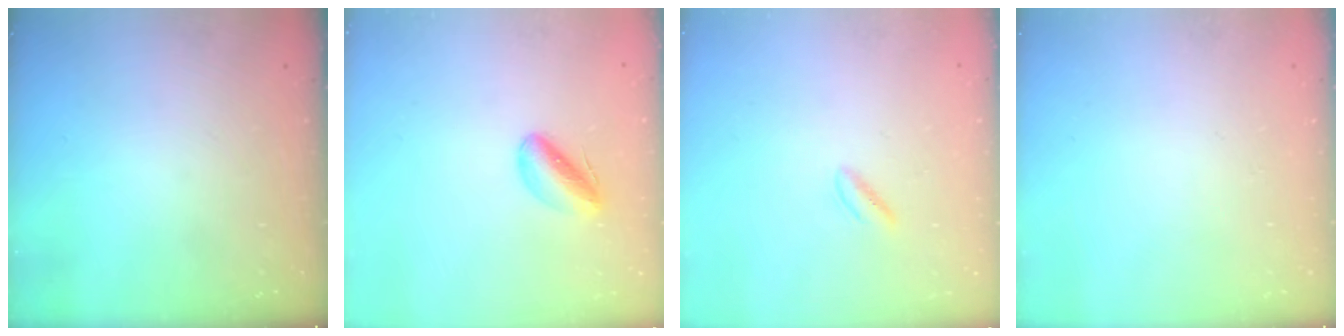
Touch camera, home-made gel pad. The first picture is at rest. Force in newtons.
{"total": 5.8, "press": 5.5, "slide": 1.9}
{"total": 1.6, "press": 1.2, "slide": 1.0}
{"total": 0.0}